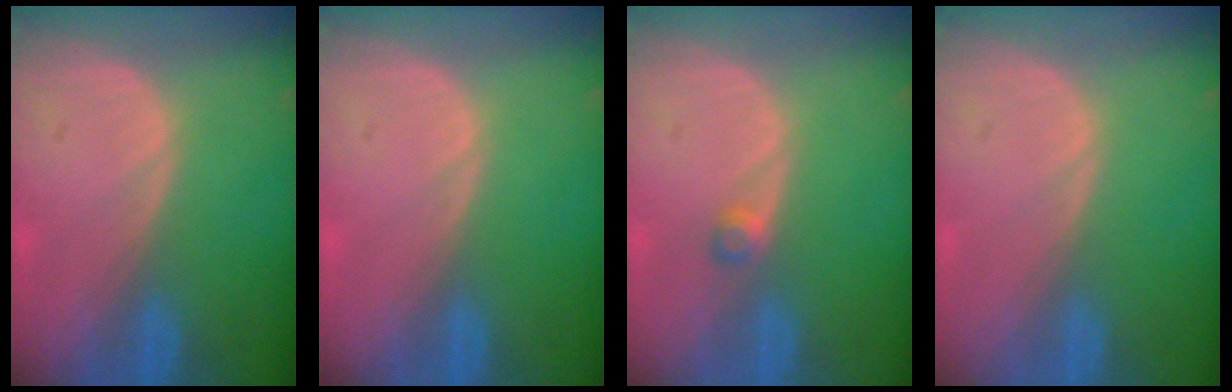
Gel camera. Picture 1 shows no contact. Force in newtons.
{"total": 0.0}
{"total": 1.6, "press": 1.4, "slide": 0.8}
{"total": 0.0}